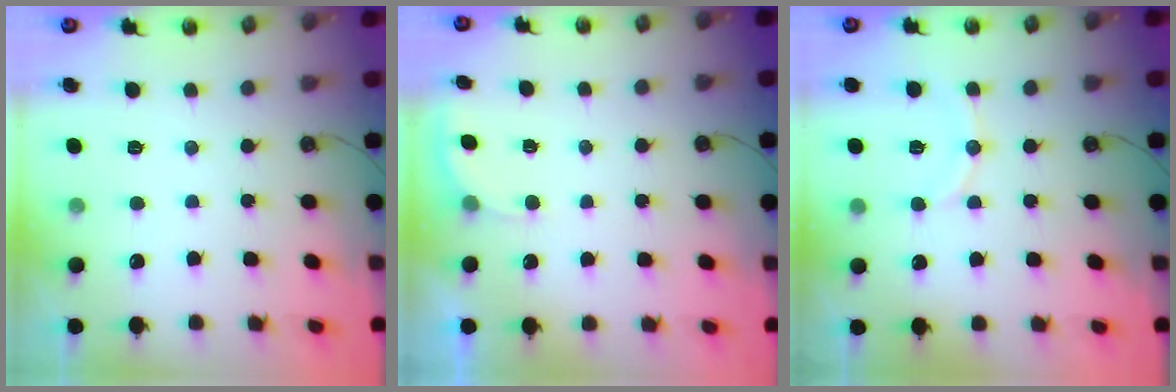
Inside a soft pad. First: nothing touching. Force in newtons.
{"total": 2.3, "press": 2.3, "slide": 0.5}
{"total": 8.4, "press": 7.9, "slide": 2.7}